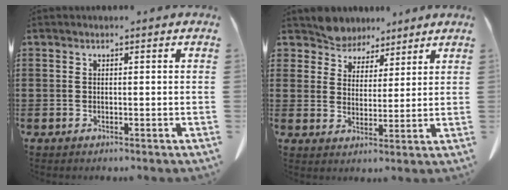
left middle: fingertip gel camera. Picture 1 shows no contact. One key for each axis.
{"total": 5.5, "fx": 5.1, "fy": 2.1, "fz": -0.1, "tx": -0.029, "ty": -0.024, "tz": 0.096}